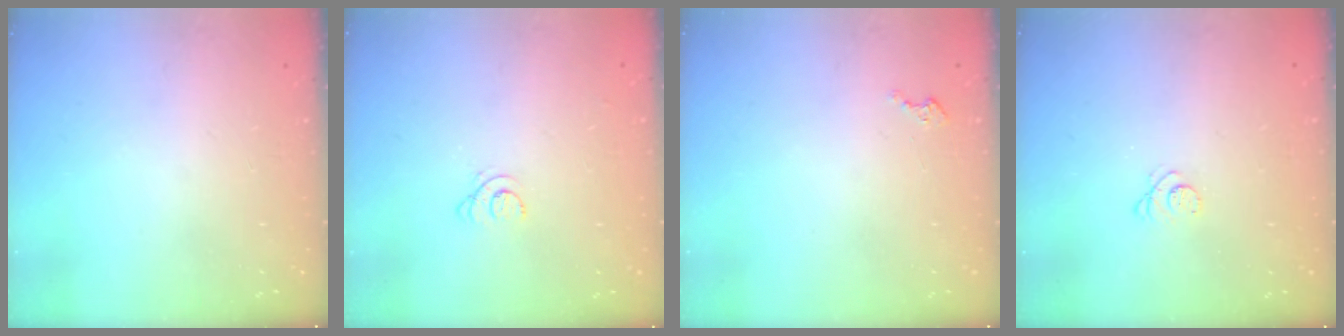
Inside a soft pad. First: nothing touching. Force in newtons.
{"total": 3.9, "press": 3.9, "slide": 0.4}
{"total": 1.6, "press": 1.5, "slide": 0.2}
{"total": 2.7, "press": 2.7, "slide": 0.3}